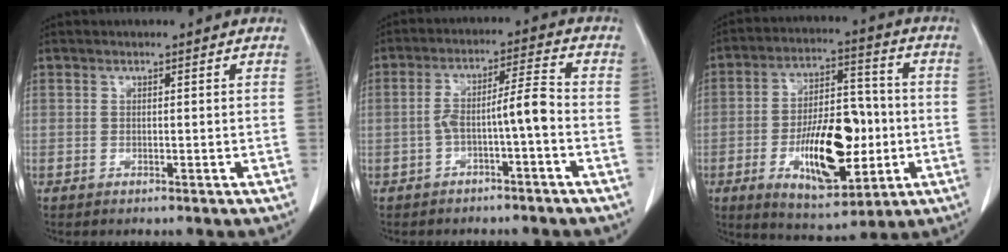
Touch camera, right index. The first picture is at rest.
{"total": 6.2, "force": [-2.1, 0.4, 5.8], "torque": [-0.107, 0.029, -0.031]}
{"total": 16.2, "force": [-3.6, 6.6, 14.4], "torque": [-0.248, 0.010, -0.051]}